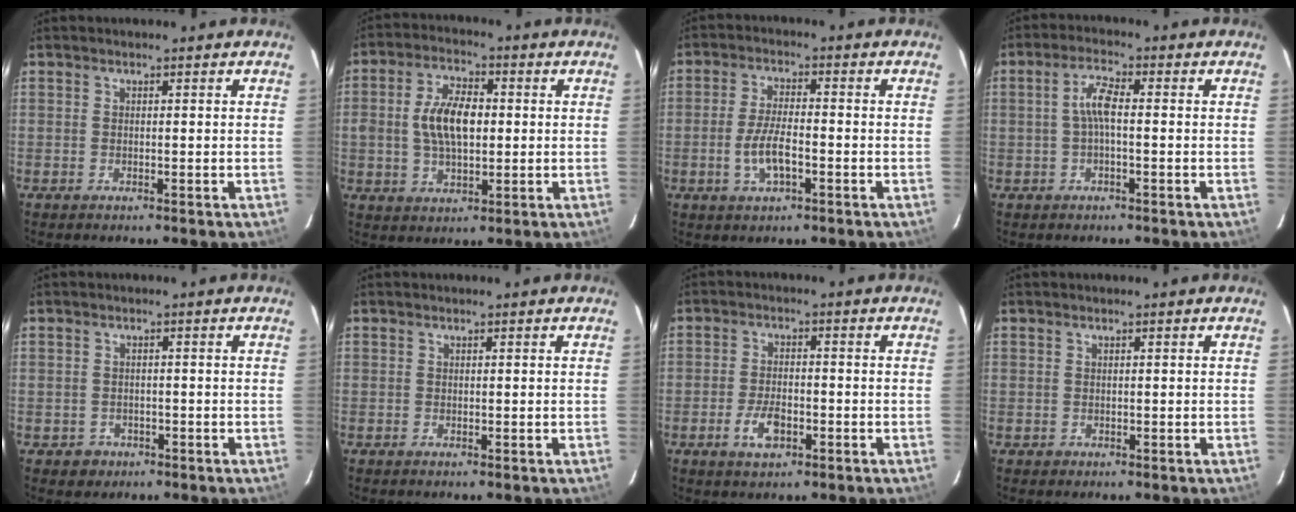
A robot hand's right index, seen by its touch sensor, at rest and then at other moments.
{"total": 9.6, "force": [0.4, 5.1, 8.0], "torque": [-0.155, 0.013, 0.009]}
{"total": 6.6, "force": [-2.3, 2.2, 5.8], "torque": [-0.118, -0.002, -0.042]}
{"total": 4.0, "force": [-0.3, 0.9, 3.9], "torque": [-0.081, 0.011, -0.005]}
{"total": 3.0, "force": [-1.2, 2.7, 0.2], "torque": [-0.011, 0.005, -0.014]}
{"total": 0.0}
{"total": 5.3, "force": [-2.4, 2.6, 3.9], "torque": [-0.082, -0.002, -0.041]}
{"total": 0.7, "force": [-0.2, 0.7, 0.0], "torque": [0.002, 0.001, 0.001]}